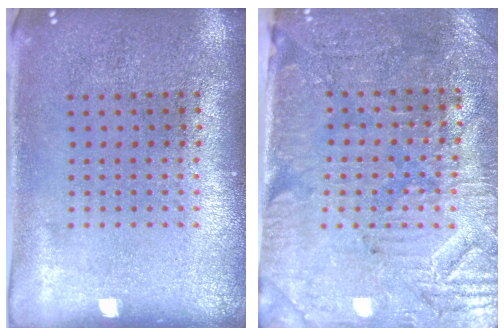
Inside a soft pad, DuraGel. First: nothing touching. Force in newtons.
{"total": 3.3, "press": 3.1, "slide": 1.2}